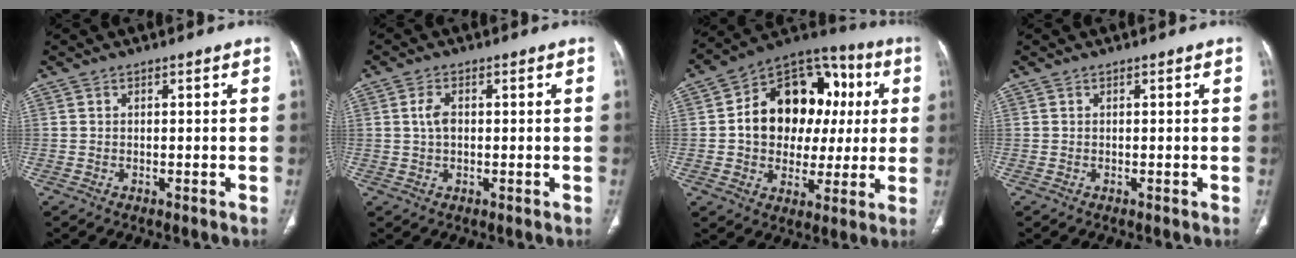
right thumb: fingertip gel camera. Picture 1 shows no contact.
{"total": 3.1, "force": [0.4, 1.9, 2.4], "torque": [-0.051, 0.004, 0.007]}
{"total": 20.9, "force": [2.4, 15.5, 13.9], "torque": [-0.158, 0.034, 0.039]}
{"total": 0.0}